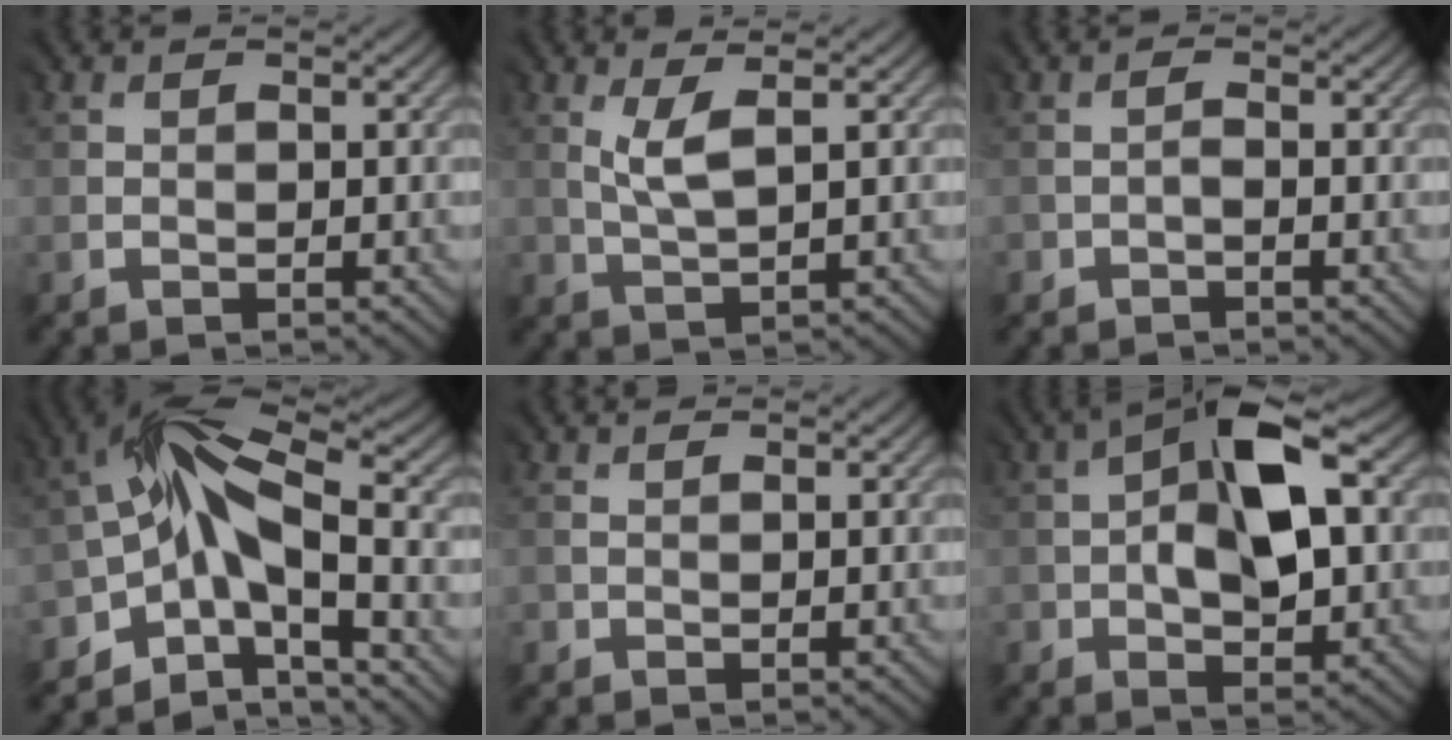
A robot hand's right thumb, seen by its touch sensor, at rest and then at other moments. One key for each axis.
{"total": 2.6, "fx": 1.2, "fy": 0.6, "fz": 2.2, "tx": -0.061, "ty": 0.001, "tz": 0.029}
{"total": 0.8, "fx": -0.8, "fy": -0.1, "fz": -0.1, "tx": 0.001, "ty": 0.002, "tz": -0.017}
{"total": 7.7, "fx": -3.0, "fy": 3.2, "fz": 6.3, "tx": -0.099, "ty": 0.019, "tz": -0.072}
{"total": 0.0}
{"total": 8.9, "fx": 0.6, "fy": 4.9, "fz": 7.4, "tx": -0.136, "ty": 0.010, "tz": 0.007}